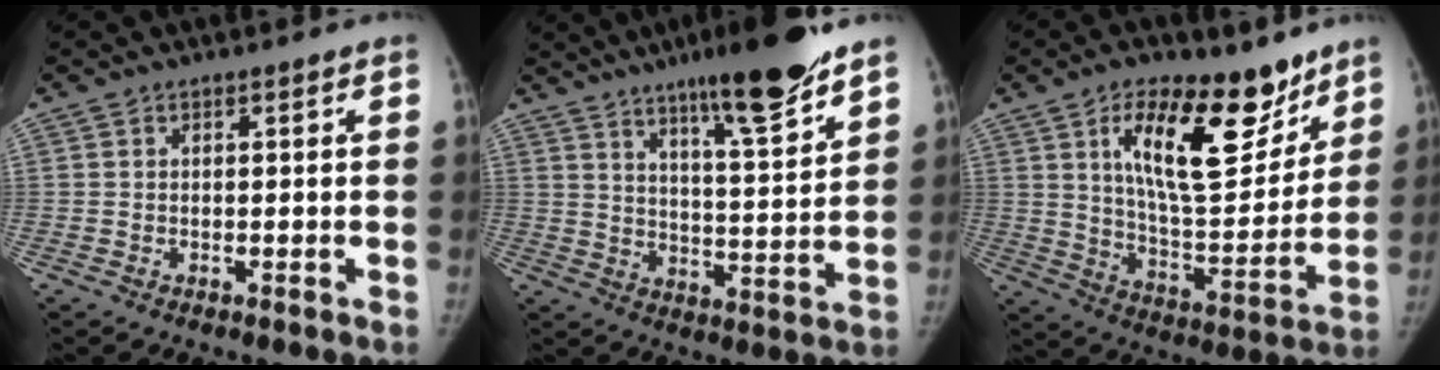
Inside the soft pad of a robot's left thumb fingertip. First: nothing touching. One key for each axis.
{"total": 15.3, "fx": 10.7, "fy": 1.9, "fz": 10.8, "tx": -0.151, "ty": -0.065, "tz": 0.170}
{"total": 20.7, "fx": 11.4, "fy": 9.1, "fz": 14.7, "tx": -0.178, "ty": -0.073, "tz": 0.192}